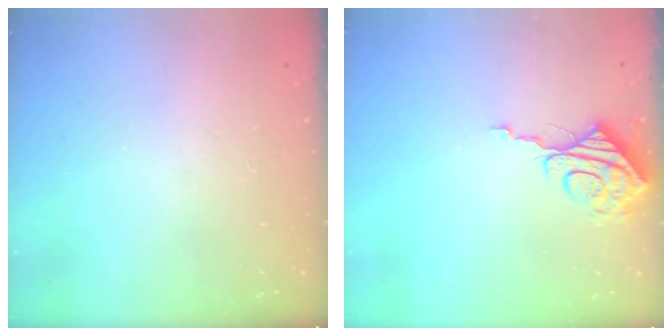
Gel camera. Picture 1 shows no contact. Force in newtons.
{"total": 8.6, "press": 8.6, "slide": 0.6}